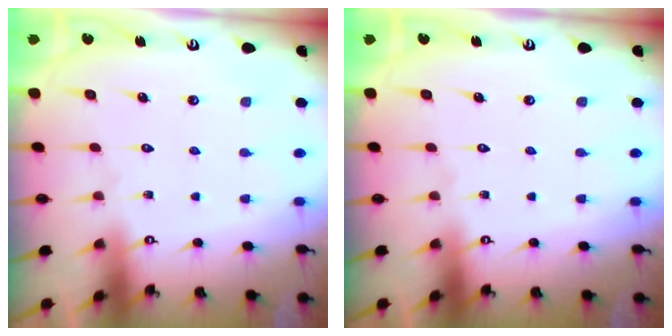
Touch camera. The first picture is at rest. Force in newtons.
{"total": 0.0}